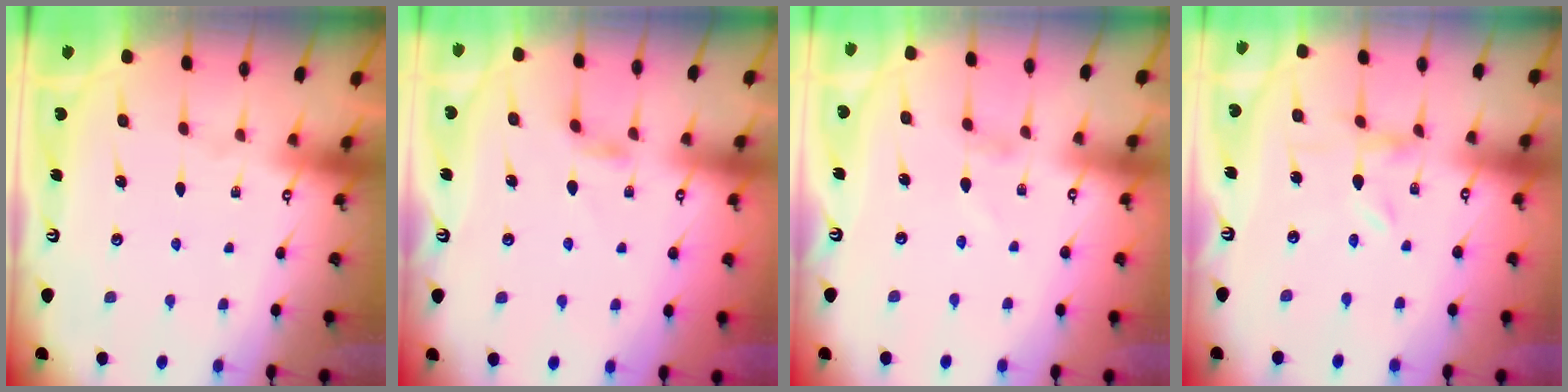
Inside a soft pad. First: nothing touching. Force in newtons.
{"total": 2.9, "press": 2.9, "slide": 0.5}
{"total": 0.0}
{"total": 0.0}